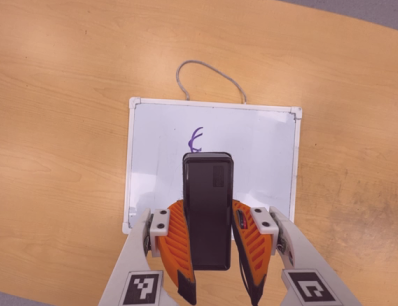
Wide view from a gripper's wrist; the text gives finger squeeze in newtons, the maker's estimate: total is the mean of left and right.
{"total": 7.5, "left": 5.6, "right": 9.5}